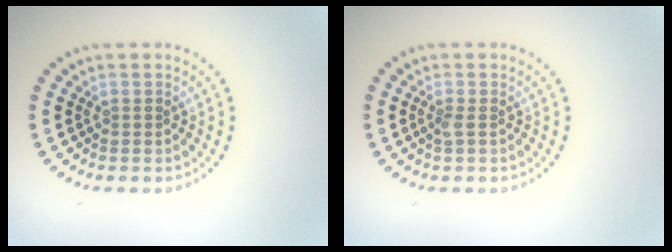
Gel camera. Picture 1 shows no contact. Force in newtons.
{"total": 0.7, "press": 0.6, "slide": 0.3}